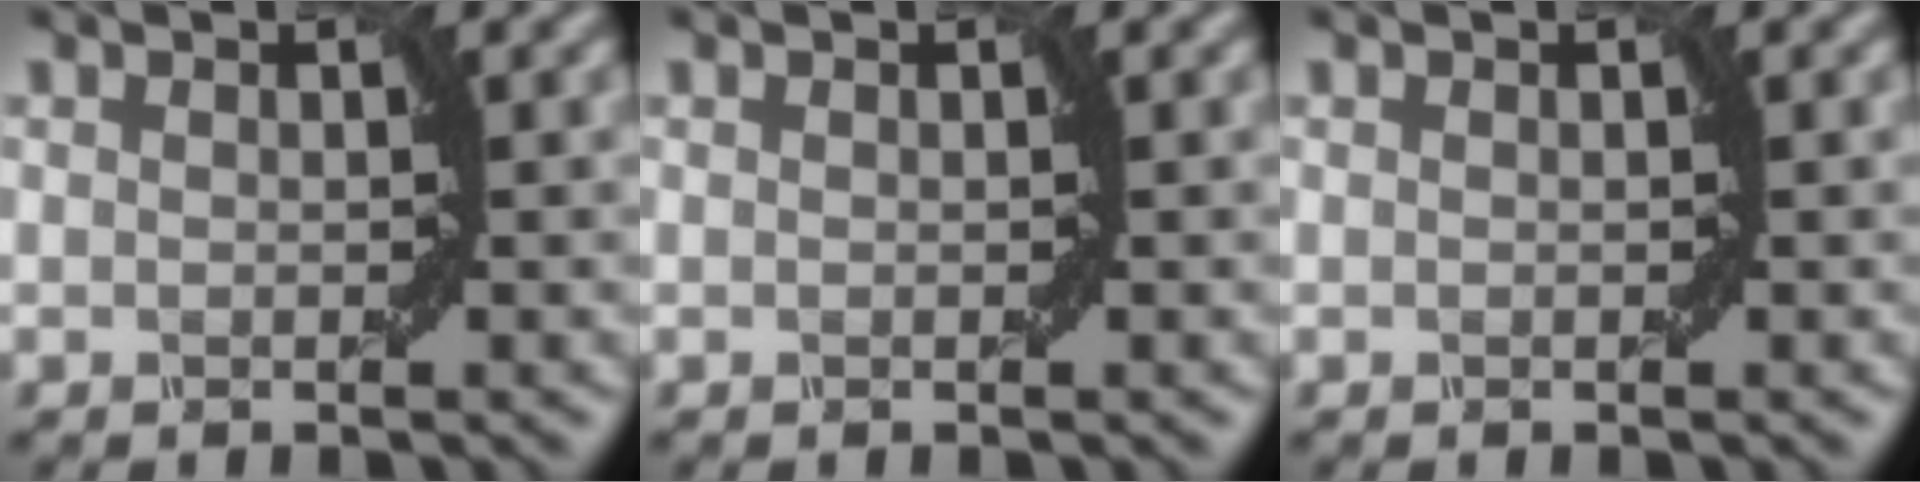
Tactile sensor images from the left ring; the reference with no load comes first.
{"total": 0.0}
{"total": 0.0}